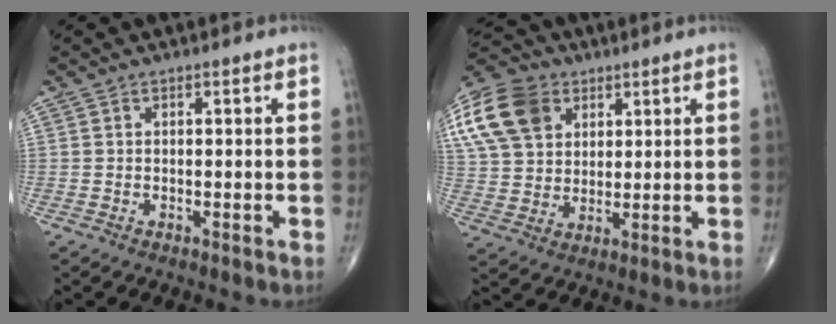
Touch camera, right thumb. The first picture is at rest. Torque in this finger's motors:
{"motor_torque": [-0.73, 1.18, 0.28, -0.14, 0.13]}